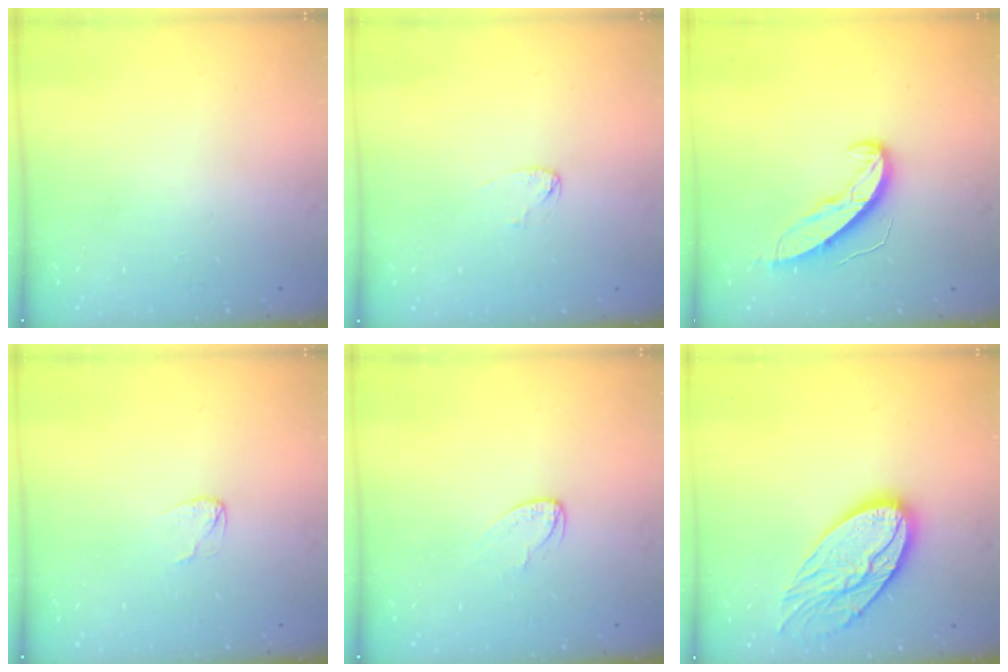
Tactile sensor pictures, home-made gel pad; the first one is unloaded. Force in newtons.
{"total": 3.0, "press": 3.0, "slide": 0.2}
{"total": 10.5, "press": 10.5, "slide": 0.5}
{"total": 3.4, "press": 3.4, "slide": 0.3}
{"total": 4.0, "press": 3.9, "slide": 0.3}
{"total": 17.5, "press": 17.4, "slide": 1.5}